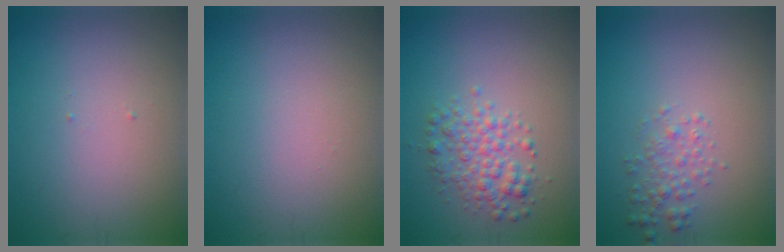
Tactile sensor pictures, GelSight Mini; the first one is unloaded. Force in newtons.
{"total": 0.0}
{"total": 3.2, "press": 3.2, "slide": 0.1}
{"total": 1.8, "press": 1.8, "slide": 0.0}